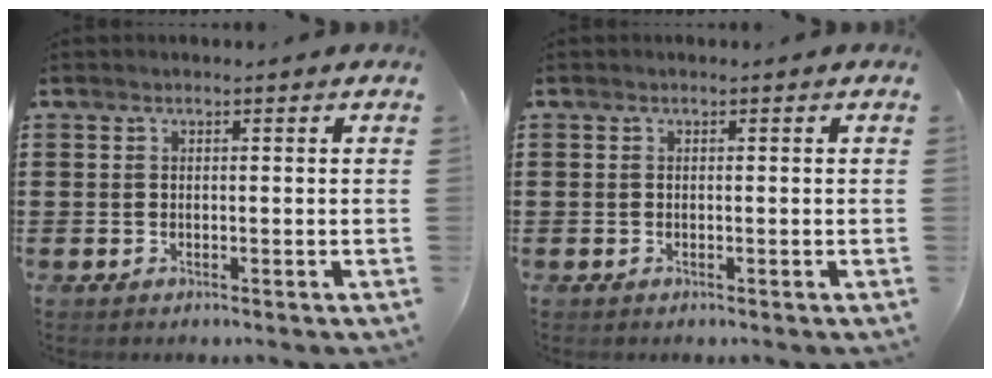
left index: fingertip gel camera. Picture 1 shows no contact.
{"total": 0.0}